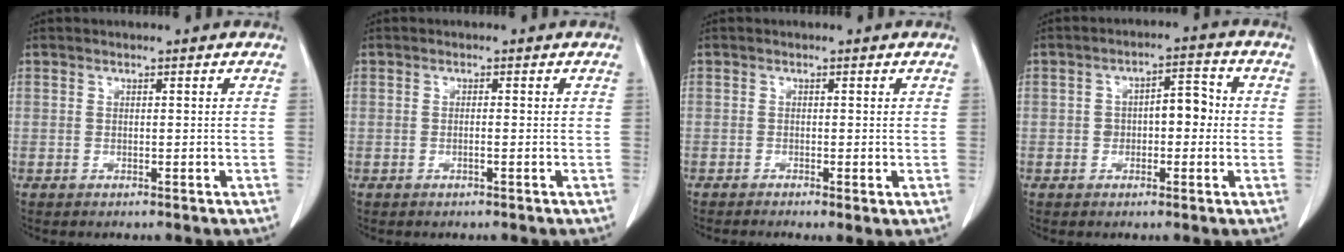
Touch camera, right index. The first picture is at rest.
{"total": 0.7, "force": [-0.3, 0.0, 0.6], "torque": [-0.011, 0.001, -0.004]}
{"total": 1.7, "force": [-0.8, 0.4, 1.5], "torque": [-0.023, -0.004, -0.012]}
{"total": 5.3, "force": [-0.2, 2.7, 4.6], "torque": [-0.069, 0.029, -0.003]}